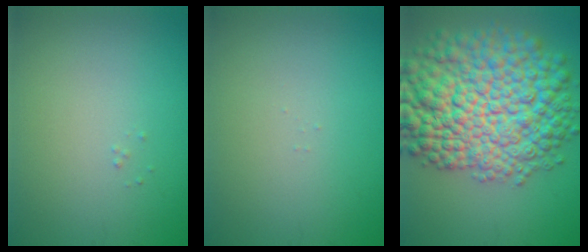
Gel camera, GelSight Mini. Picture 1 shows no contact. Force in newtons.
{"total": 0.0}
{"total": 13.8, "press": 13.8, "slide": 0.4}